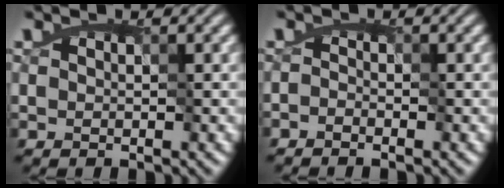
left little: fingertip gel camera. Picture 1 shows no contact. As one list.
[{"total": 1.2, "force": [-1.1, 0.2, 0.3], "torque": [0.000, -0.003, -0.018]}]